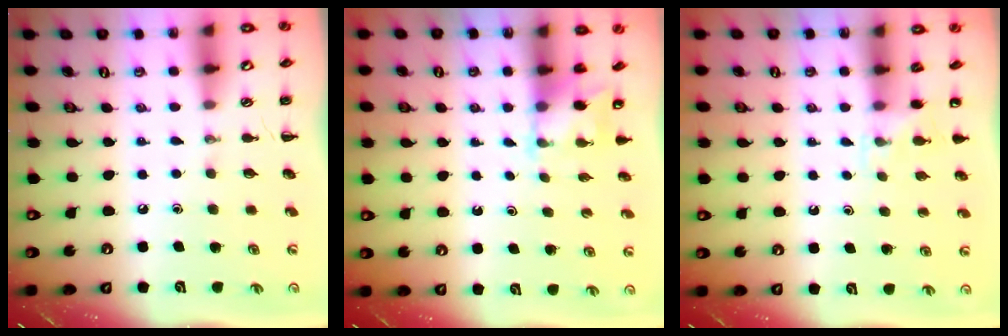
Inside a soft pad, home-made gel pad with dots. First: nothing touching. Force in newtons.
{"total": 3.1, "press": 2.9, "slide": 1.0}
{"total": 4.0, "press": 3.8, "slide": 1.3}